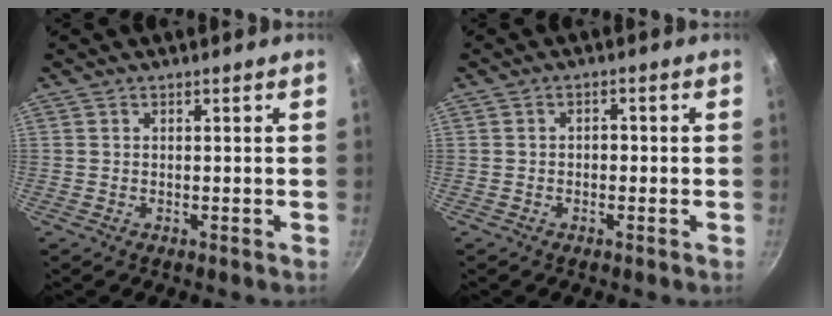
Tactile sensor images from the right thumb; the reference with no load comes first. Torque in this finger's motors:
{"motor_torque": [-0.16, -0.11, -0.27, 0.30, -0.01]}